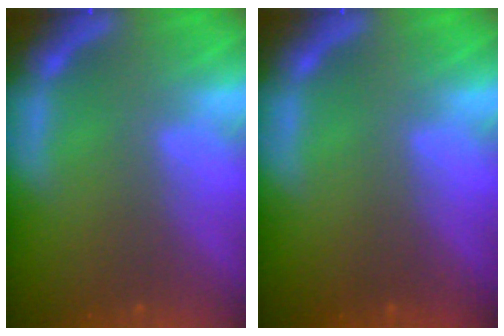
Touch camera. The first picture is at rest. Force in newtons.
{"total": 0.0}